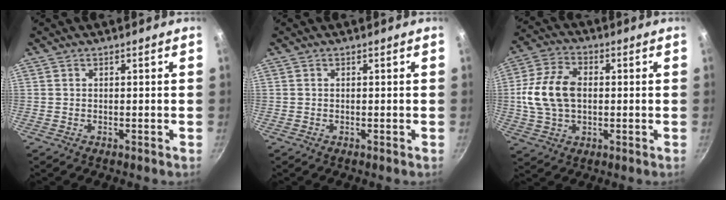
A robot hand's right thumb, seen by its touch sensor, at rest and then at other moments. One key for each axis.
{"total": 0.0}
{"total": 12.7, "fx": 0.5, "fy": 8.5, "fz": 9.4, "tx": -0.173, "ty": 0.018, "tz": 0.003}